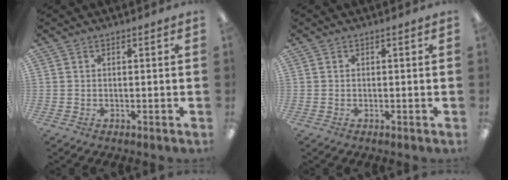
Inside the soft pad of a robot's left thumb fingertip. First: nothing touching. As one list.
[{"total": 0.0}]